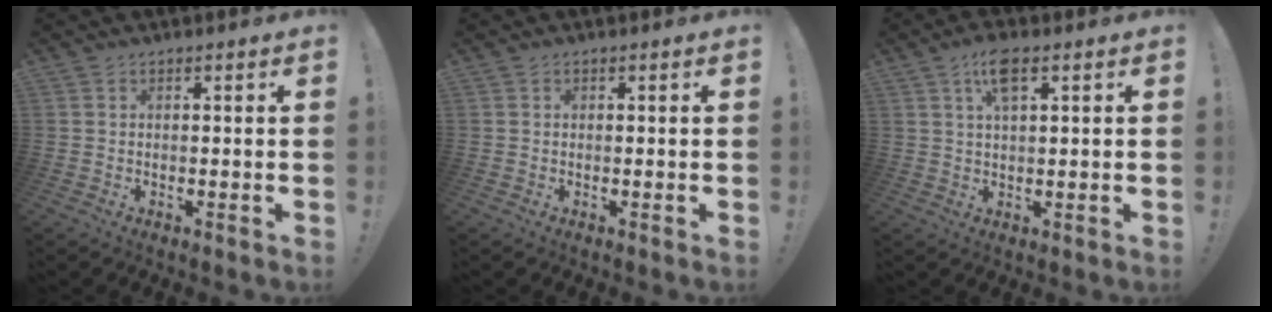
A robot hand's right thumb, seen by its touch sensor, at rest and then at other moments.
{"total": 0.0}
{"total": 6.9, "force": [3.5, 2.4, 5.5], "torque": [-0.096, 0.002, 0.059]}